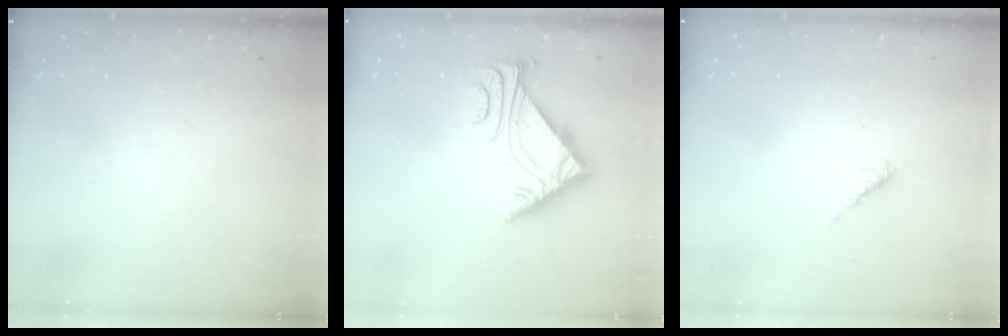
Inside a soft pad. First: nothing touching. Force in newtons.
{"total": 6.2, "press": 6.2, "slide": 0.7}
{"total": 2.6, "press": 2.4, "slide": 0.7}